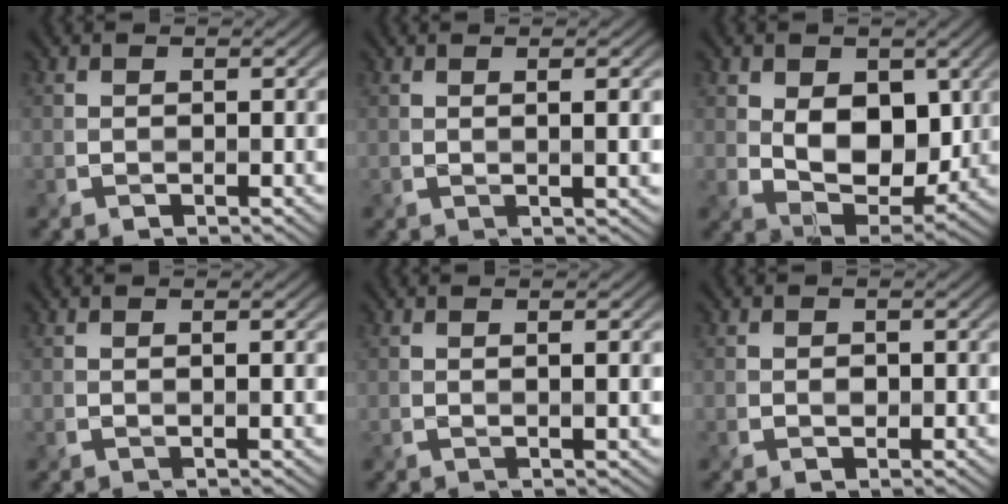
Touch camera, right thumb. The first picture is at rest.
{"total": 2.6, "force": [0.5, 0.3, 2.6], "torque": [-0.041, 0.006, 0.007]}
{"total": 8.5, "force": [1.6, 5.6, 6.2], "torque": [-0.125, -0.012, 0.024]}
{"total": 1.0, "force": [0.2, -0.1, 0.9], "torque": [-0.018, 0.004, 0.002]}
{"total": 1.9, "force": [0.4, 0.1, 1.9], "torque": [-0.032, 0.006, 0.005]}
{"total": 0.8, "force": [-0.1, 0.6, 0.5], "torque": [-0.012, -0.004, -0.001]}